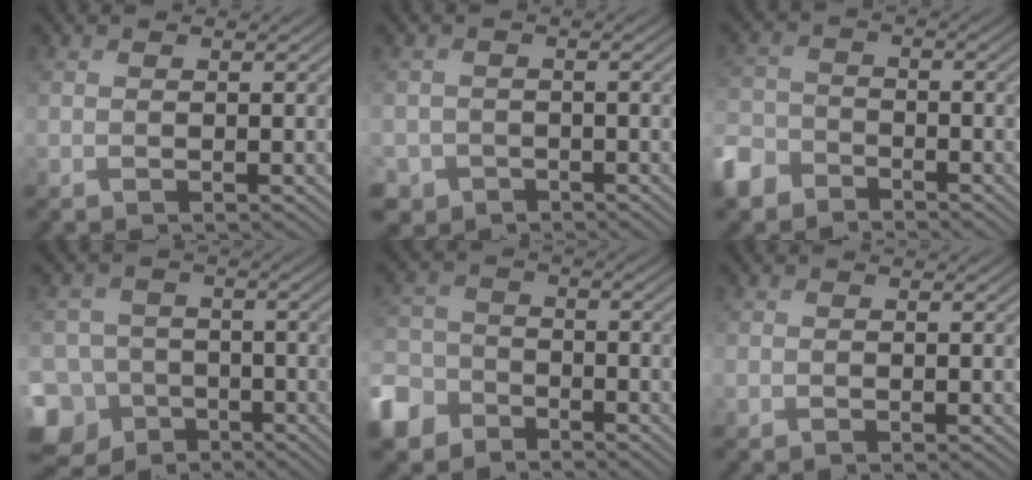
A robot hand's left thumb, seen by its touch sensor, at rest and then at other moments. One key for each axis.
{"total": 3.1, "fx": -1.7, "fy": 2.6, "fz": -0.1, "tx": -0.003, "ty": -0.020, "tz": -0.038}
{"total": 5.7, "fx": -4.6, "fy": 3.1, "fz": 1.1, "tx": -0.030, "ty": -0.007, "tz": -0.107}
{"total": 11.2, "fx": -7.2, "fy": 8.4, "fz": 1.8, "tx": -0.058, "ty": -0.033, "tz": -0.127}
{"total": 7.3, "fx": -5.3, "fy": 4.7, "fz": 1.9, "tx": -0.058, "ty": -0.018, "tz": -0.117}
{"total": 0.0}